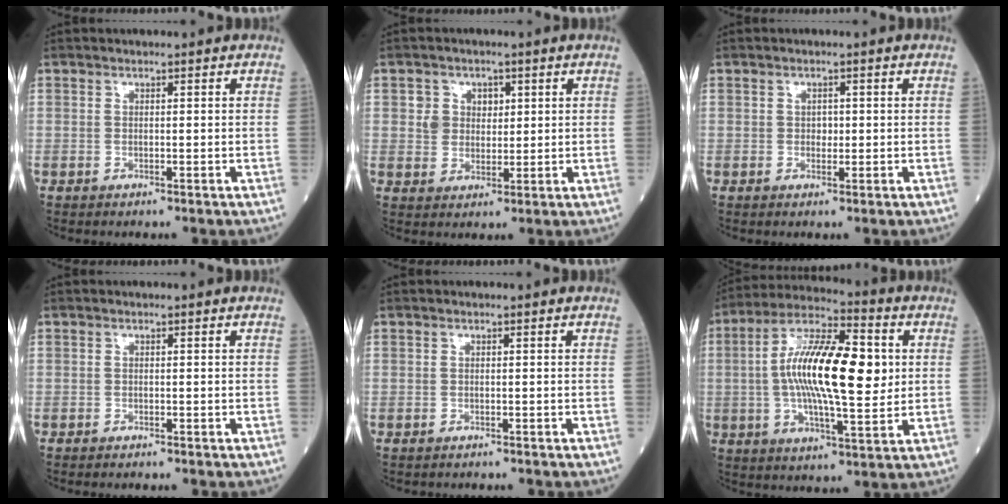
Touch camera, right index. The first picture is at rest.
{"total": 4.1, "force": [1.3, 3.7, 1.2], "torque": [-0.013, 0.008, 0.019]}
{"total": 1.2, "force": [0.0, 0.9, 0.7], "torque": [-0.008, 0.002, -0.001]}
{"total": 0.9, "force": [-0.9, 0.1, 0.3], "torque": [-0.004, -0.001, -0.013]}
{"total": 1.0, "force": [-1.0, 0.3, -0.1], "torque": [-0.001, 0.001, -0.018]}
{"total": 17.4, "force": [1.4, 4.6, 16.7], "torque": [-0.306, 0.017, 0.018]}